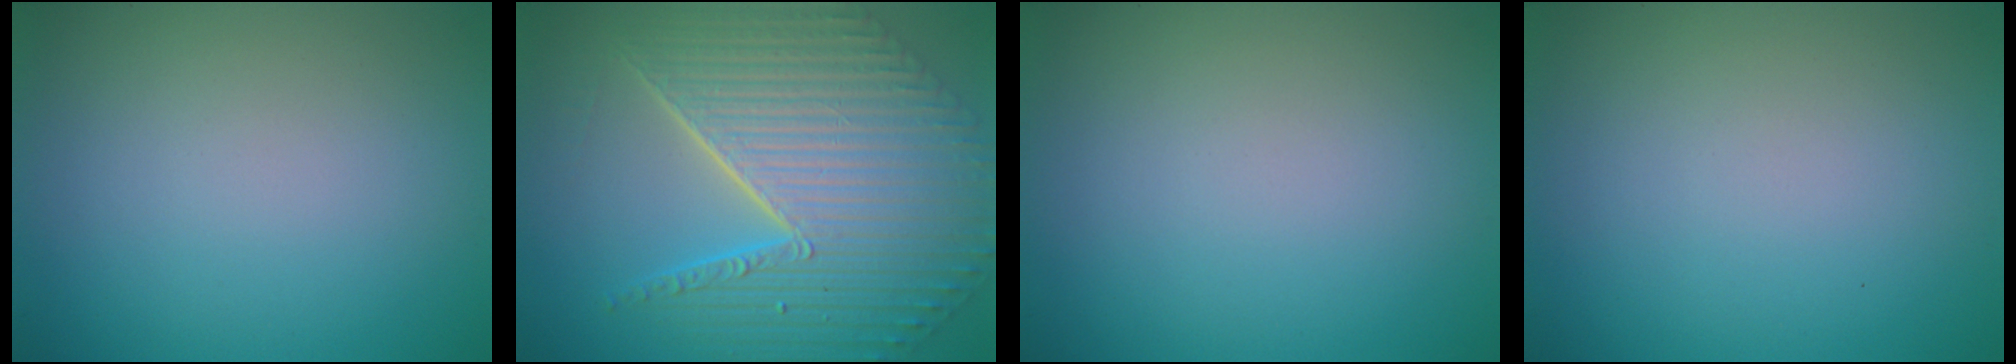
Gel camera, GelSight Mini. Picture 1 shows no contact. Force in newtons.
{"total": 10.9, "press": 7.2, "slide": 8.1}
{"total": 0.0}
{"total": 0.0}